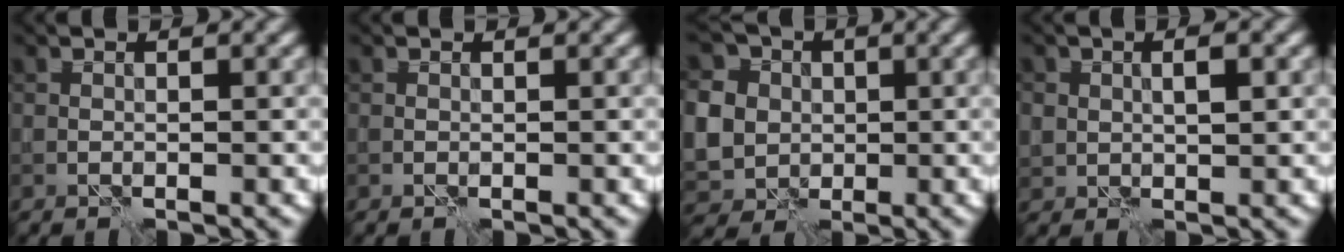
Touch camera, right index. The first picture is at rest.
{"total": 0.0}
{"total": 10.3, "force": [1.1, 9.1, 4.5], "torque": [-0.118, 0.011, -0.003]}
{"total": 2.5, "force": [0.6, 1.6, 1.8], "torque": [-0.035, 0.001, 0.012]}